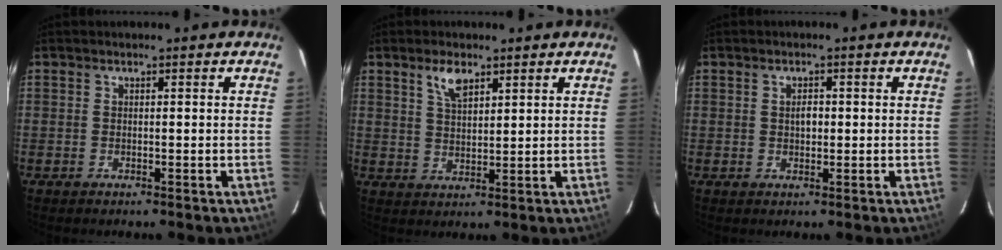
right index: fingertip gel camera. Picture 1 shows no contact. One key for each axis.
{"total": 4.7, "fx": 3.0, "fy": 2.0, "fz": 3.0, "tx": -0.055, "ty": 0.005, "tz": 0.057}
{"total": 1.9, "fx": 0.2, "fy": 1.2, "fz": 1.4, "tx": -0.024, "ty": 0.006, "tz": 0.002}